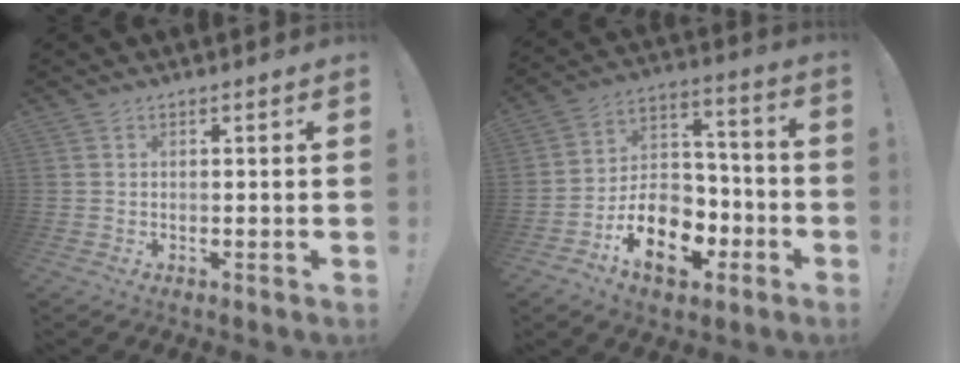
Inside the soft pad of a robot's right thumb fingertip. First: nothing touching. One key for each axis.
{"total": 17.9, "fx": -8.3, "fy": 12.5, "fz": 9.9, "tx": -0.142, "ty": 0.054, "tz": -0.128}